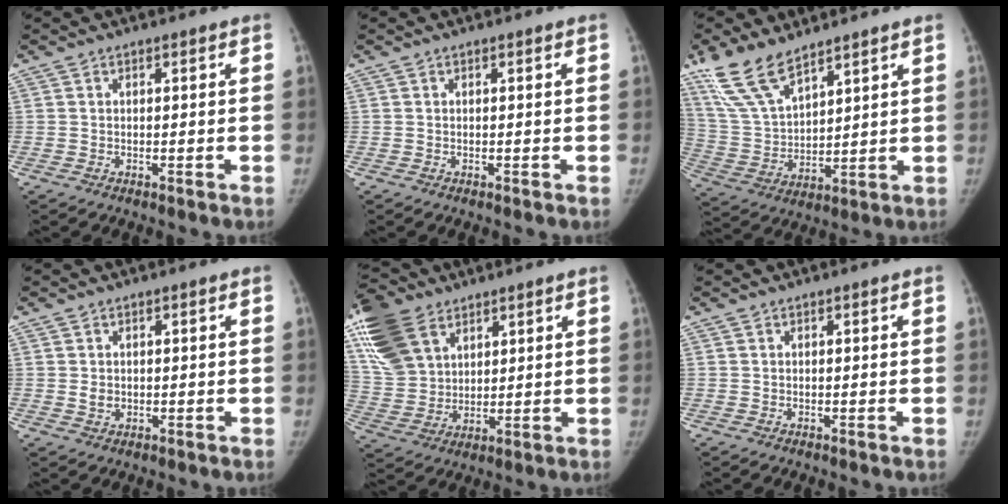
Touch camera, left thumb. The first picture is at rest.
{"total": 0.0}
{"total": 12.7, "force": [9.4, 4.9, 7.0], "torque": [-0.130, -0.038, 0.200]}
{"total": 1.7, "force": [0.3, 1.4, 0.9], "torque": [-0.015, -0.004, 0.011]}
{"total": 16.8, "force": [9.0, 10.9, 9.2], "torque": [-0.188, -0.011, 0.180]}
{"total": 0.0}